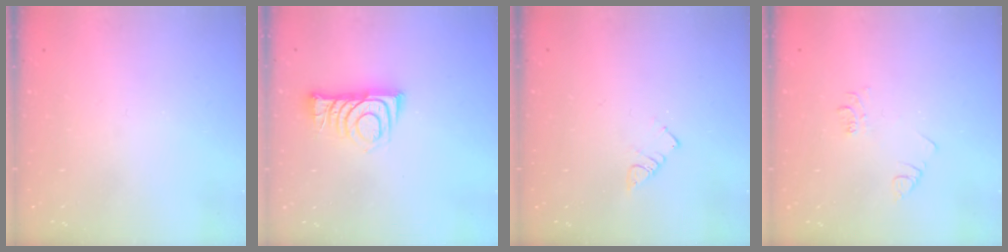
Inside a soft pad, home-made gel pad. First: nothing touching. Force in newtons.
{"total": 8.9, "press": 8.8, "slide": 0.9}
{"total": 3.1, "press": 3.1, "slide": 0.3}
{"total": 3.6, "press": 3.6, "slide": 0.6}